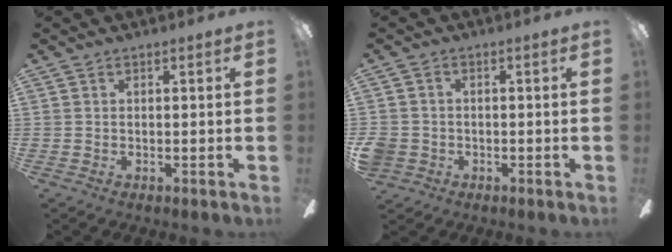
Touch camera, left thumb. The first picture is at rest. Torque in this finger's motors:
{"motor_torque": [0.01, 0.09, 0.01, -0.02, 0.00]}